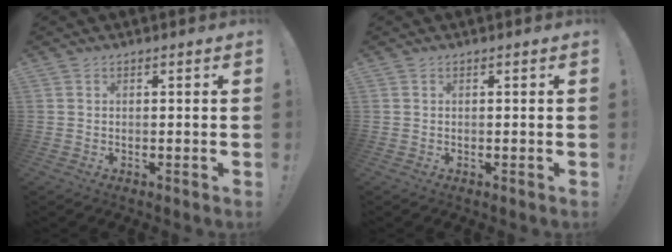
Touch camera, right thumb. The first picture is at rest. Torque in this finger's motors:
{"motor_torque": [0.00, 0.00, 0.00, 0.00, 0.08]}